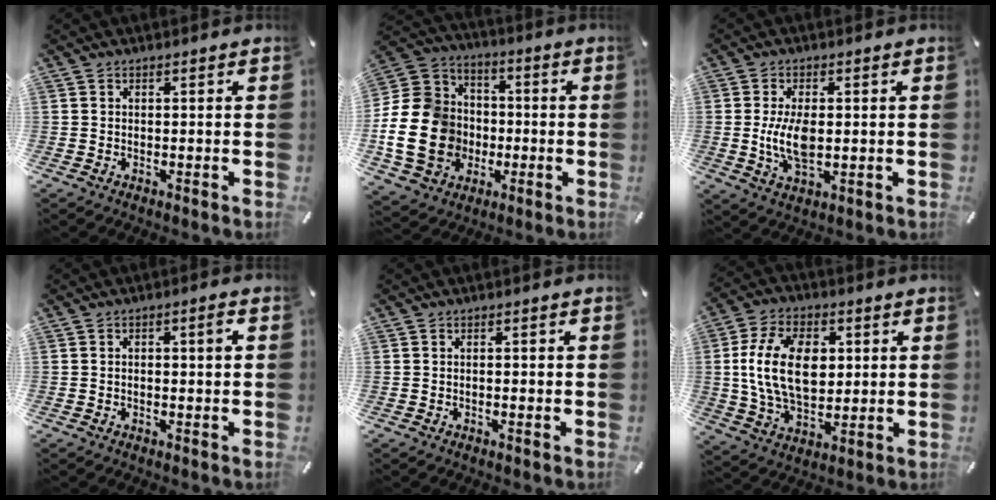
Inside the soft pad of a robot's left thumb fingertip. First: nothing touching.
{"total": 19.8, "force": [-4.4, 16.9, 9.4], "torque": [-0.192, 0.028, -0.074]}
{"total": 7.9, "force": [0.1, 3.8, 6.9], "torque": [-0.161, -0.011, -0.008]}
{"total": 2.1, "force": [0.1, 0.5, 2.0], "torque": [-0.028, 0.003, -0.004]}
{"total": 0.8, "force": [-0.2, 0.1, 0.7], "torque": [-0.013, -0.001, -0.004]}
{"total": 15.6, "force": [1.9, 10.8, 11.1], "torque": [-0.221, 0.014, 0.031]}